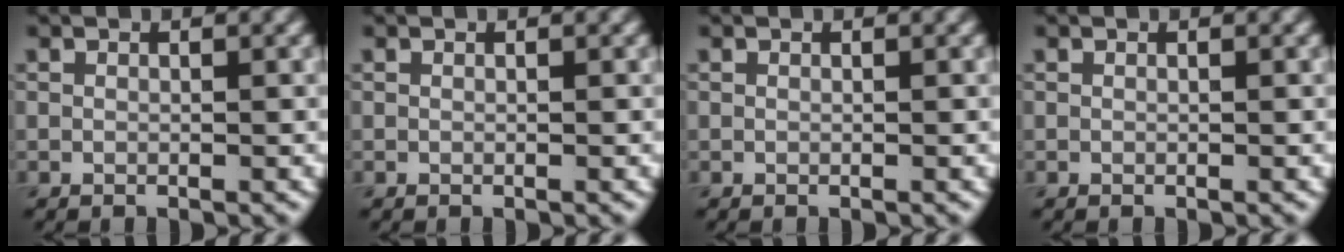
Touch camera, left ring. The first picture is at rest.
{"total": 0.0}
{"total": 0.0}
{"total": 0.0}